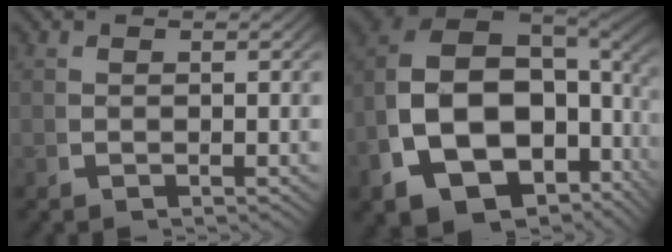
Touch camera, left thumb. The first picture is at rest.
{"total": 19.0, "force": [-3.4, 13.3, 13.2], "torque": [-0.280, -0.070, -0.019]}